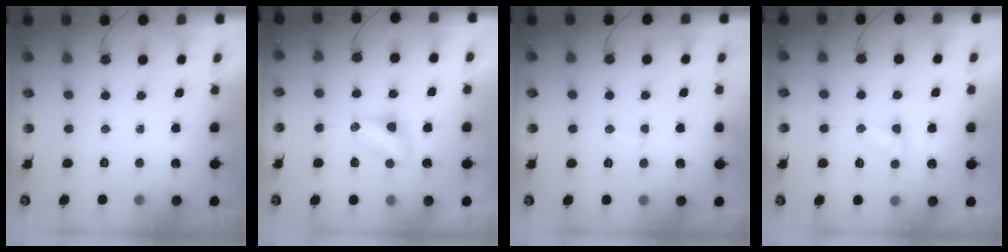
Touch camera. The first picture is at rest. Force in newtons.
{"total": 5.9, "press": 5.9, "slide": 0.6}
{"total": 2.3, "press": 2.3, "slide": 0.3}
{"total": 3.3, "press": 3.3, "slide": 0.3}